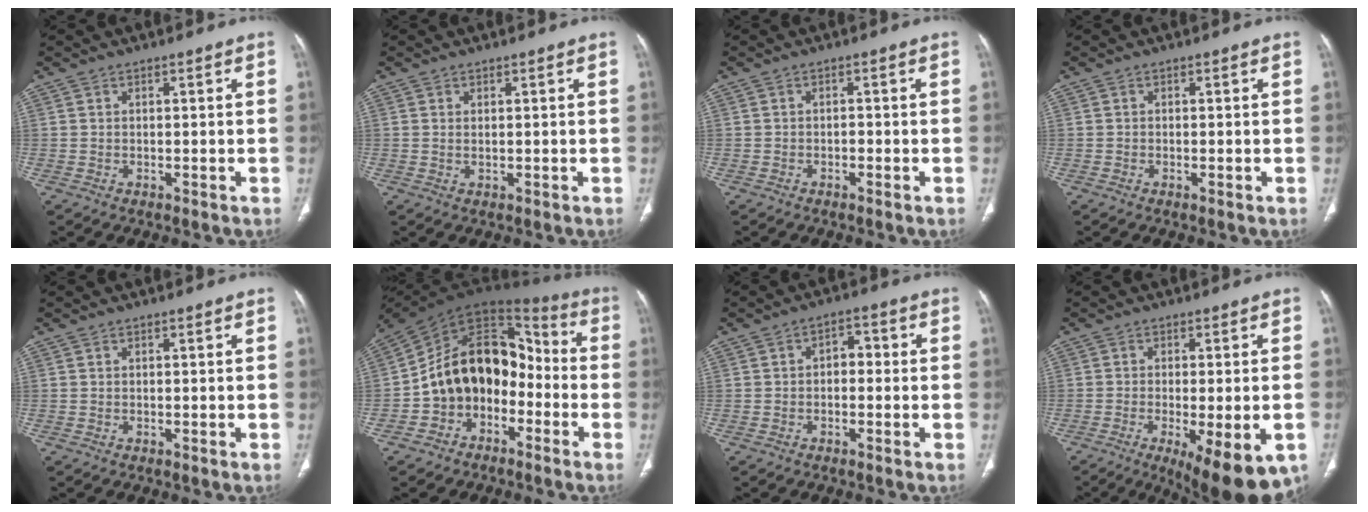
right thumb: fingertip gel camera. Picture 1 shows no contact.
{"total": 0.8, "force": [0.3, 0.3, 0.7], "torque": [-0.017, -0.001, 0.008]}
{"total": 0.9, "force": [-0.4, 0.5, 0.6], "torque": [-0.009, 0.001, -0.009]}
{"total": 0.6, "force": [-0.2, 0.2, 0.5], "torque": [-0.014, -0.002, -0.003]}
{"total": 0.0}
{"total": 17.3, "force": [-4.4, 12.7, 10.8], "torque": [-0.138, 0.088, -0.082]}
{"total": 3.8, "force": [-0.1, 2.5, 2.8], "torque": [-0.025, 0.018, -0.012]}
{"total": 14.7, "force": [-6.6, 4.9, 12.1], "torque": [-0.153, -0.009, -0.087]}